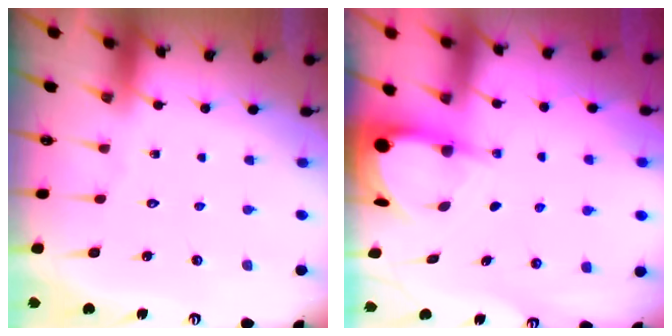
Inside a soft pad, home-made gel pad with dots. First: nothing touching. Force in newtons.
{"total": 3.9, "press": 3.9, "slide": 0.6}